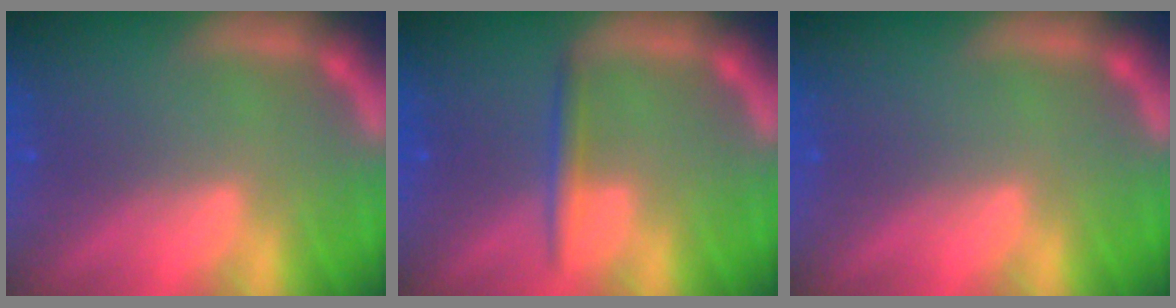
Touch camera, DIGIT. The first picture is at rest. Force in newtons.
{"total": 1.9}
{"total": 0.0}